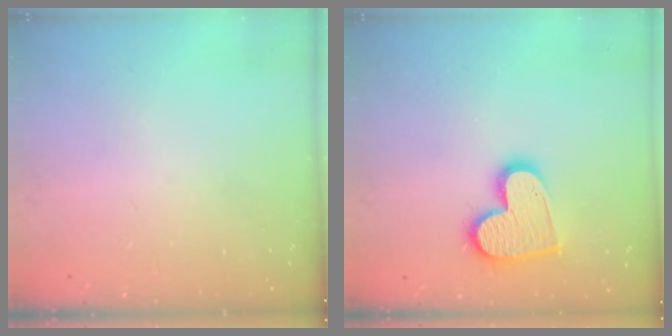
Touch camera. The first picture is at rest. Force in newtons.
{"total": 13.6, "press": 13.5, "slide": 0.9}